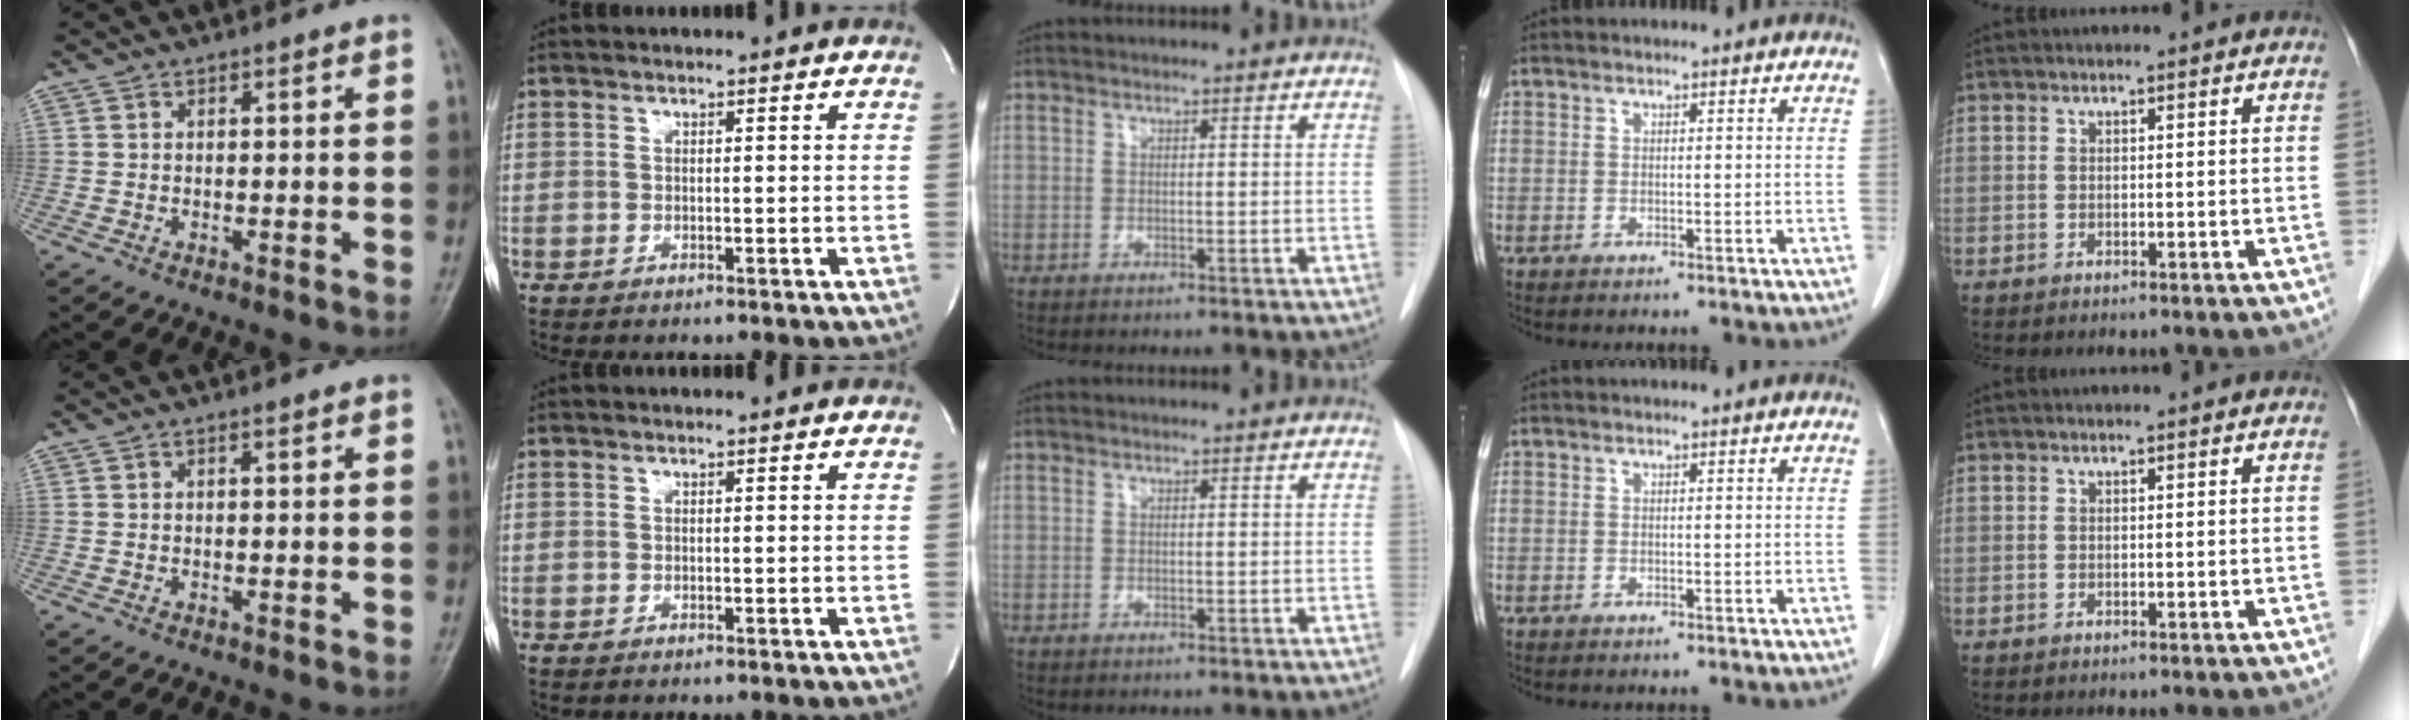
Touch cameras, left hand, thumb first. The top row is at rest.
{}